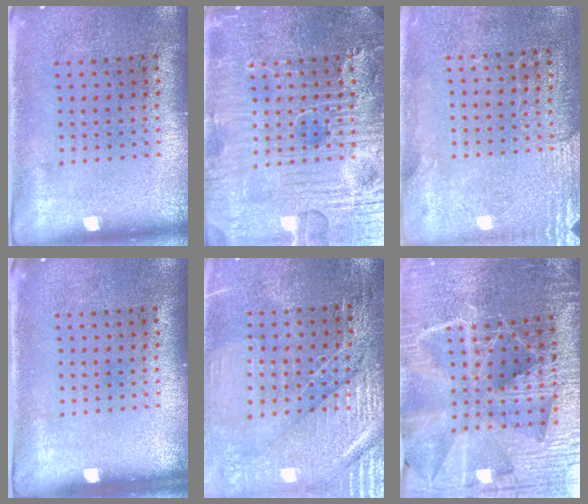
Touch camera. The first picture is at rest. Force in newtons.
{"total": 7.9, "press": 7.8, "slide": 0.9}
{"total": 2.7, "press": 2.5, "slide": 1.1}
{"total": 0.0}
{"total": 3.2, "press": 3.2, "slide": 0.4}
{"total": 5.7, "press": 5.1, "slide": 2.6}